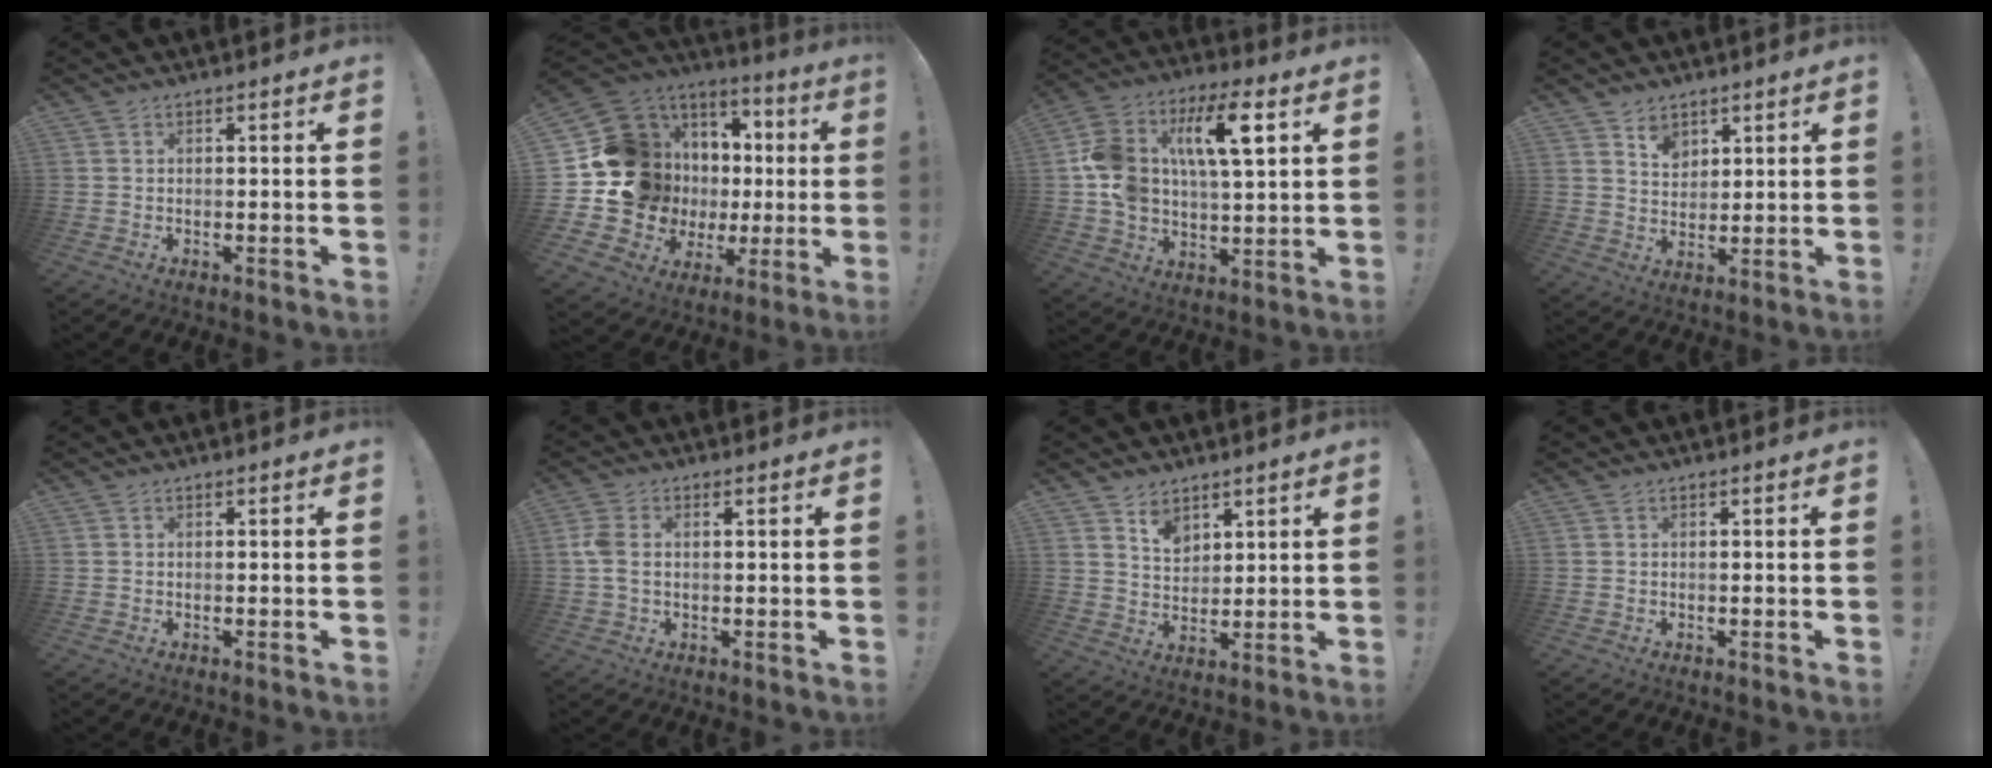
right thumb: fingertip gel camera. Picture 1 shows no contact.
{"total": 17.7, "force": [2.0, 15.4, 8.5], "torque": [-0.144, -0.039, 0.089]}
{"total": 16.8, "force": [5.7, 9.3, 12.8], "torque": [-0.236, -0.005, 0.094]}
{"total": 6.0, "force": [4.1, 4.1, 1.4], "torque": [-0.014, -0.029, 0.075]}
{"total": 0.0}
{"total": 4.4, "force": [0.4, 2.6, 3.5], "torque": [-0.087, 0.009, 0.007]}
{"total": 6.5, "force": [4.8, 4.2, 1.6], "torque": [-0.020, -0.036, 0.089]}
{"total": 0.0}